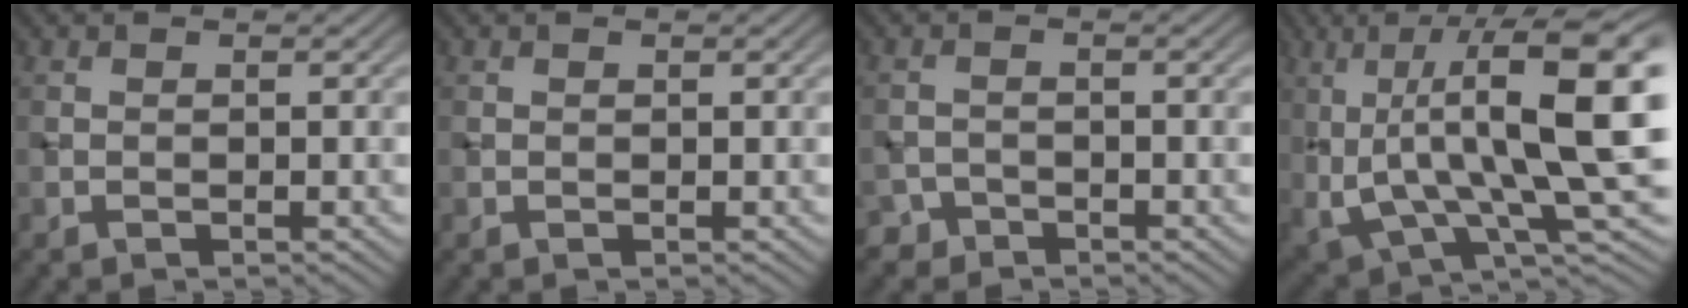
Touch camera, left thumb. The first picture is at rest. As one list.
[{"total": 0.0}, {"total": 1.8, "force": [-1.6, 0.8, -0.3], "torque": [0.007, 0.005, -0.034]}, {"total": 16.8, "force": [1.7, 5.9, 15.7], "torque": [-0.277, 0.000, 0.033]}]